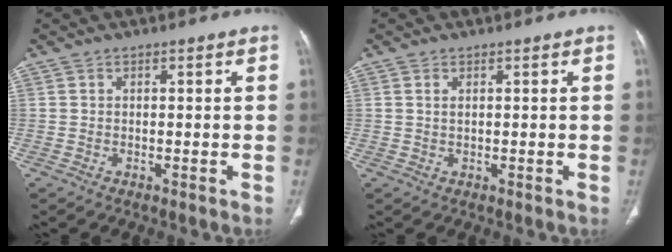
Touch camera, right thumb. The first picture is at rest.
{"total": 1.0, "force": [0.4, 0.4, 0.8], "torque": [-0.018, 0.002, 0.011]}